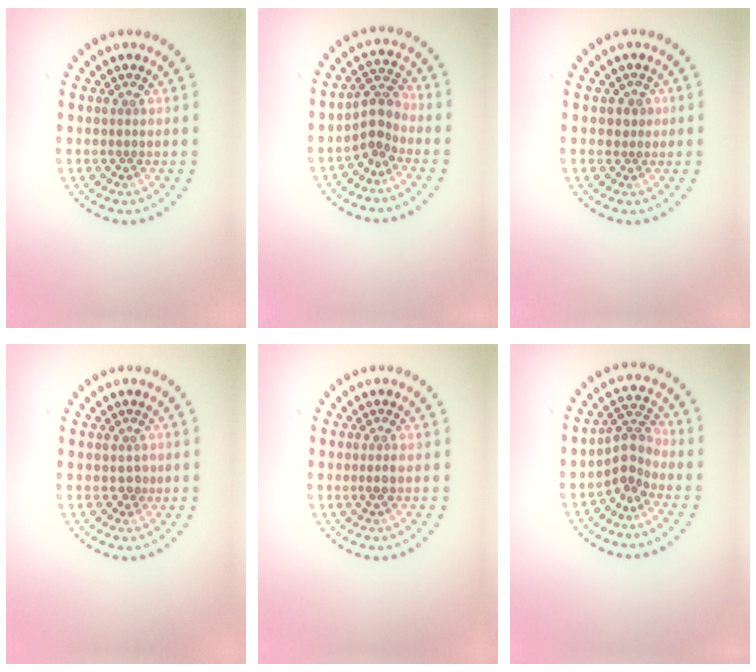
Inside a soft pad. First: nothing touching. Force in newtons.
{"total": 2.4, "press": 2.1, "slide": 1.3}
{"total": 1.0, "press": 0.8, "slide": 0.6}
{"total": 1.0, "press": 0.8, "slide": 0.6}
{"total": 0.9, "press": 0.8, "slide": 0.4}
{"total": 2.6, "press": 1.9, "slide": 1.7}